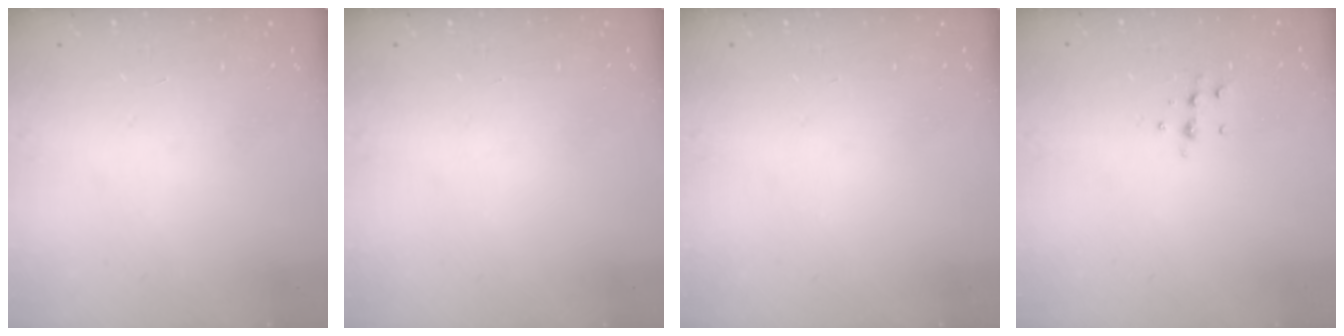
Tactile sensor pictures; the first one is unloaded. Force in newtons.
{"total": 0.0}
{"total": 0.0}
{"total": 5.8, "press": 5.7, "slide": 1.2}